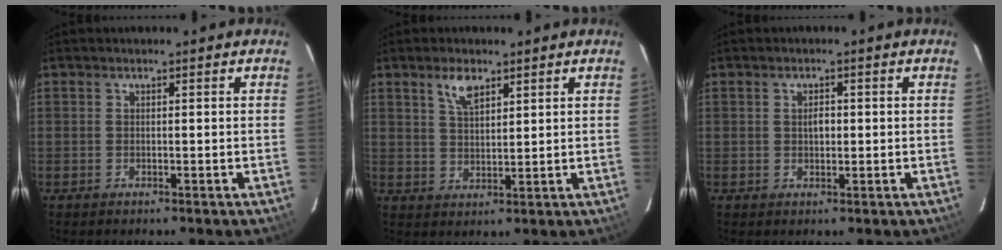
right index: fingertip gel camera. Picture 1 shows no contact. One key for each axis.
{"total": 4.7, "fx": 3.0, "fy": 2.0, "fz": 3.0, "tx": -0.055, "ty": 0.005, "tz": 0.057}
{"total": 1.9, "fx": 0.2, "fy": 1.2, "fz": 1.4, "tx": -0.024, "ty": 0.006, "tz": 0.002}